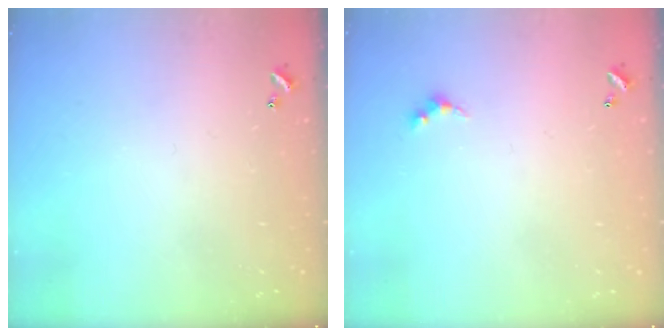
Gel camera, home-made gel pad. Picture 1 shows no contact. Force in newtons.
{"total": 2.6, "press": 2.5, "slide": 0.6}